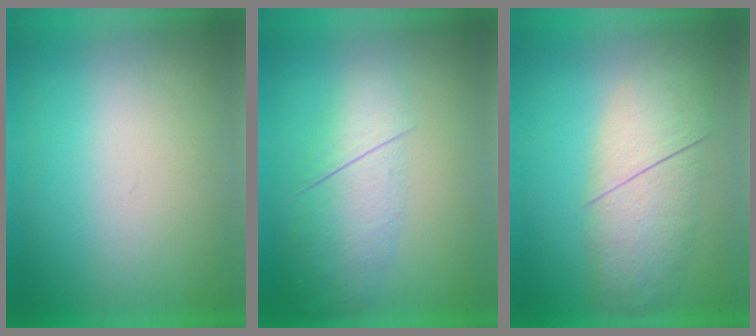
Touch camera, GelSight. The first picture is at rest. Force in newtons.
{"total": 2.8}
{"total": 3.7}